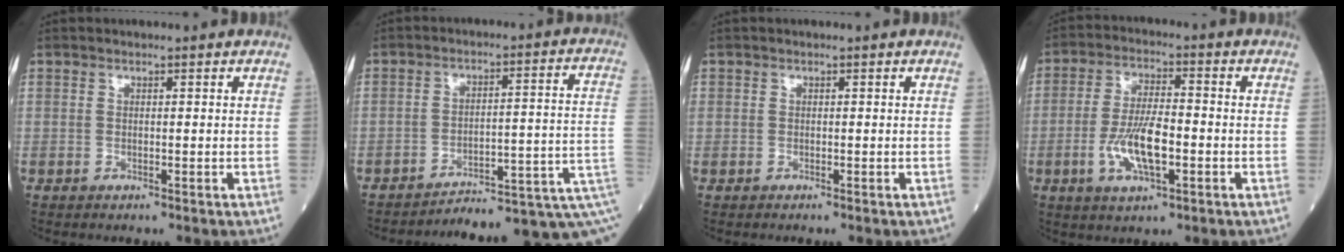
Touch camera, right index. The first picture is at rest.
{"total": 11.7, "force": [-7.6, 0.9, 8.8], "torque": [-0.102, 0.059, -0.098]}
{"total": 0.0}
{"total": 8.8, "force": [-2.3, 2.5, 8.1], "torque": [-0.161, 0.002, -0.042]}